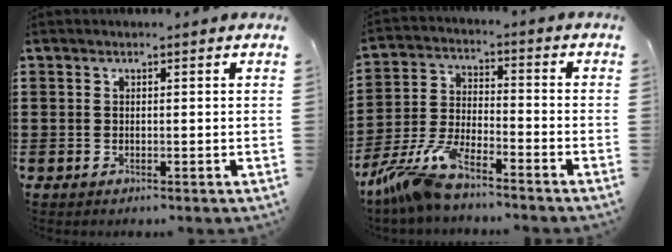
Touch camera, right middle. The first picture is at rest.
{"total": 8.3, "force": [-7.4, 0.9, 3.8], "torque": [-0.101, -0.007, -0.150]}